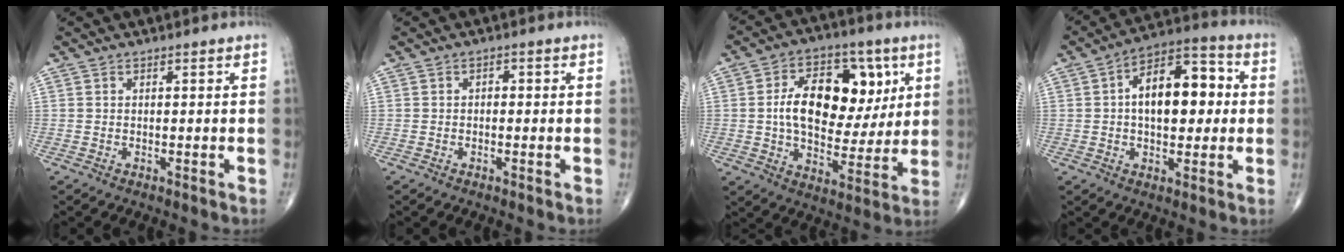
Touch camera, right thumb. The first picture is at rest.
{"total": 0.9, "force": [-0.2, 0.7, 0.6], "torque": [-0.001, 0.003, -0.008]}
{"total": 18.9, "force": [3.8, 11.7, 14.4], "torque": [-0.184, 0.003, 0.063]}
{"total": 14.9, "force": [1.4, 8.3, 12.3], "torque": [-0.160, 0.027, 0.014]}